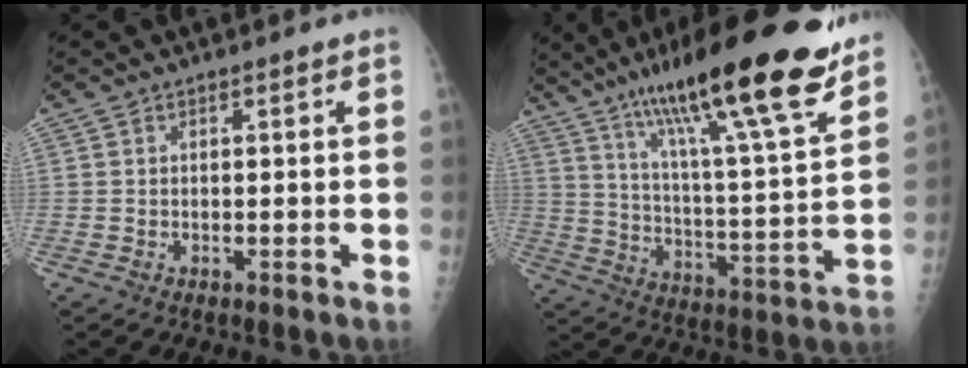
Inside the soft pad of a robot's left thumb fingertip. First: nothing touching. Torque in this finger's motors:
{"motor_torque": [0.67, 0.42, 1.34, -1.44, 0.41]}